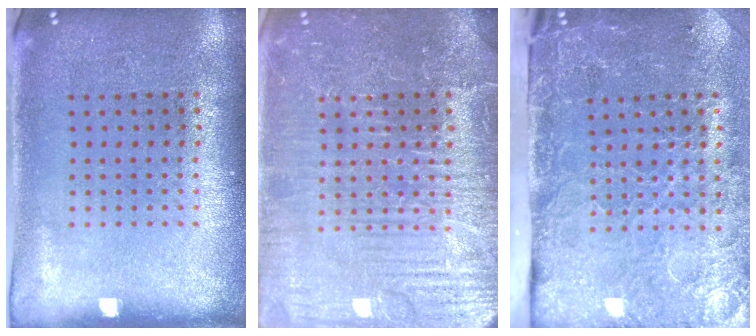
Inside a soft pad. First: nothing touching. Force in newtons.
{"total": 4.9, "press": 4.9, "slide": 0.5}
{"total": 4.6, "press": 3.7, "slide": 2.8}